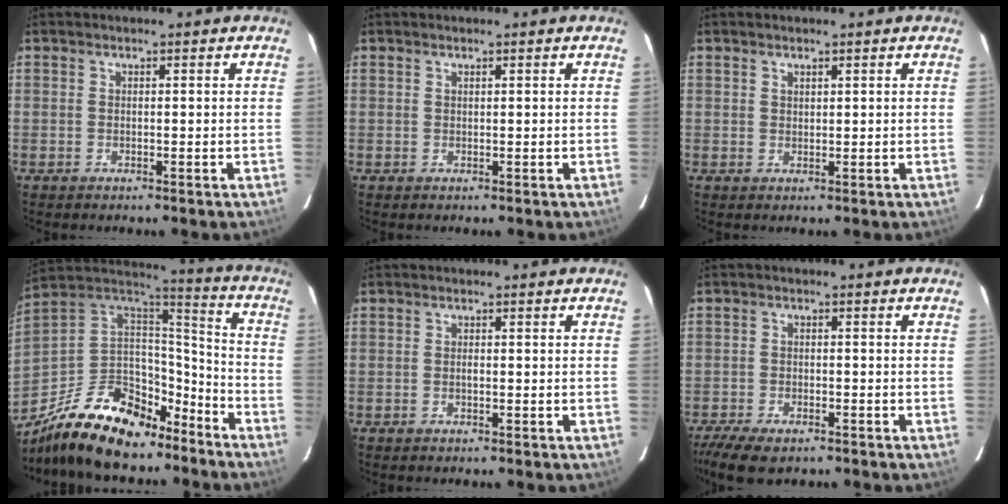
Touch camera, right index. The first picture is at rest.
{"total": 0.5, "force": [0.3, -0.3, -0.3], "torque": [0.004, -0.001, 0.007]}
{"total": 0.9, "force": [0.8, 0.2, -0.1], "torque": [0.003, 0.000, 0.015]}
{"total": 24.8, "force": [-17.3, 11.3, 13.7], "torque": [-0.276, 0.006, -0.270]}
{"total": 0.6, "force": [-0.2, 0.3, 0.5], "torque": [-0.009, 0.000, -0.004]}
{"total": 8.2, "force": [-6.3, 3.0, 4.3], "torque": [-0.112, -0.027, -0.110]}